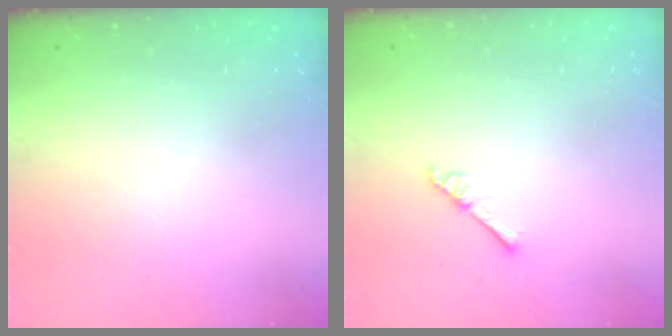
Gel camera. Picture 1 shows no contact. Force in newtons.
{"total": 2.6, "press": 2.6, "slide": 0.3}